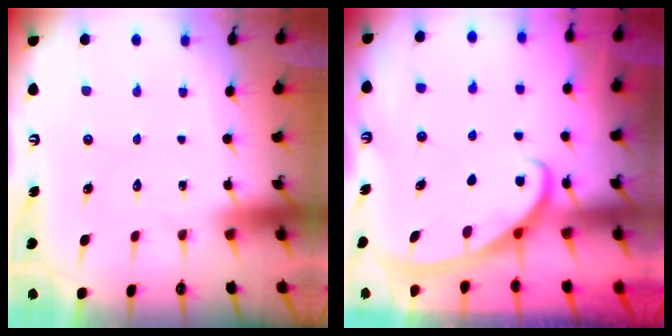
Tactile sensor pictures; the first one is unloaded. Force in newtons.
{"total": 3.0, "press": 3.0, "slide": 0.4}